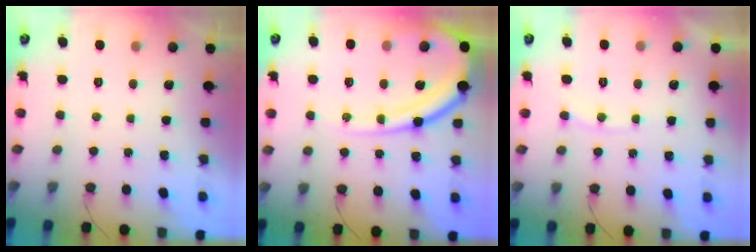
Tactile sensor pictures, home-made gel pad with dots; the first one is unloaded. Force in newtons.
{"total": 15.2, "press": 15.1, "slide": 1.5}
{"total": 5.1, "press": 5.1, "slide": 0.5}